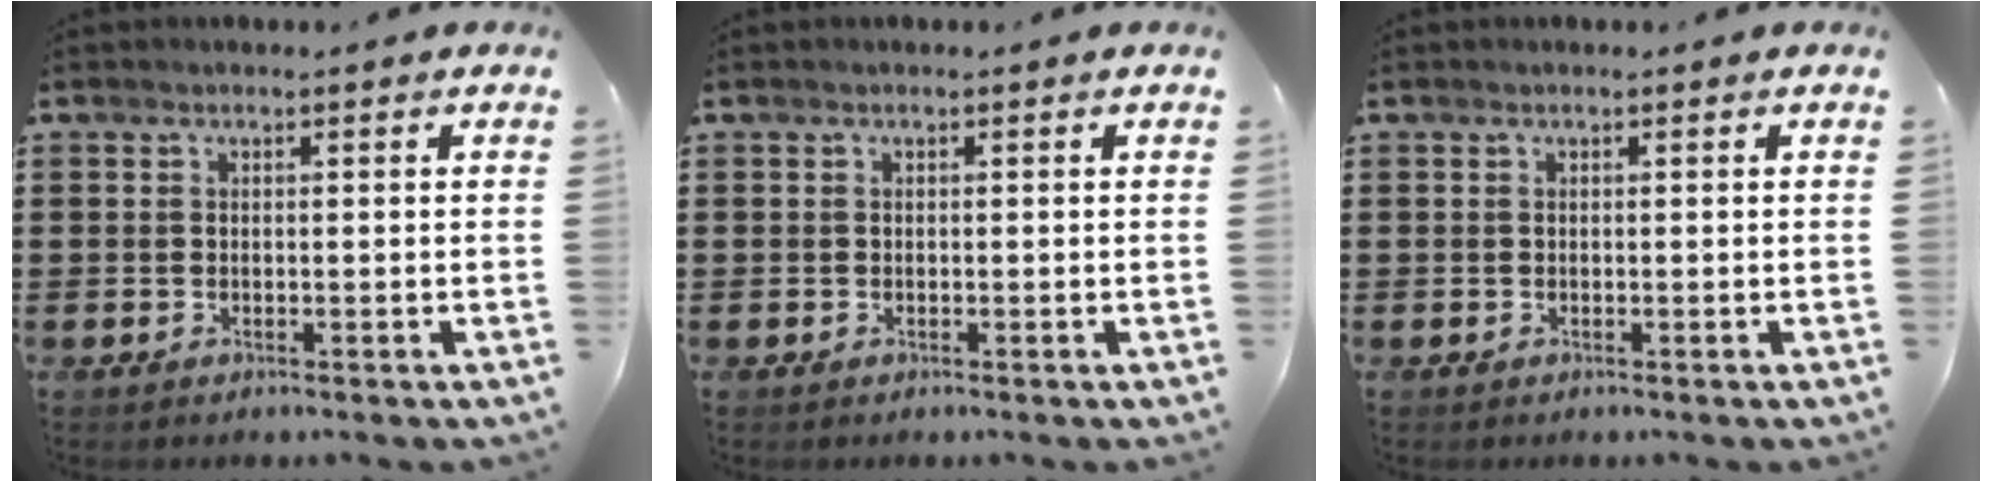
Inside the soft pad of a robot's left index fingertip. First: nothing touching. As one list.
[{"total": 0.0}, {"total": 0.0}]